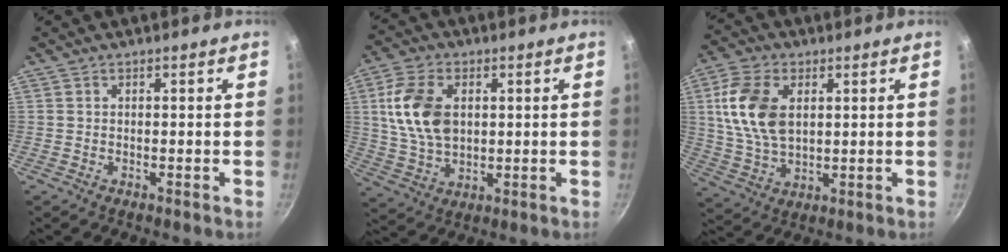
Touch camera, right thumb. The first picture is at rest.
{"total": 12.6, "force": [2.4, 8.2, 9.3], "torque": [-0.165, -0.006, 0.048]}
{"total": 13.0, "force": [3.1, 8.1, 9.7], "torque": [-0.177, -0.008, 0.062]}